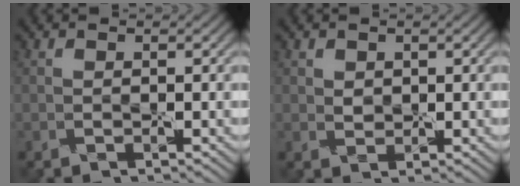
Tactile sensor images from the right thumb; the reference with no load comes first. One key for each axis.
{"total": 1.2, "fx": 0.9, "fy": 0.8, "fz": 0.2, "tx": 0.007, "ty": 0.007, "tz": 0.017}